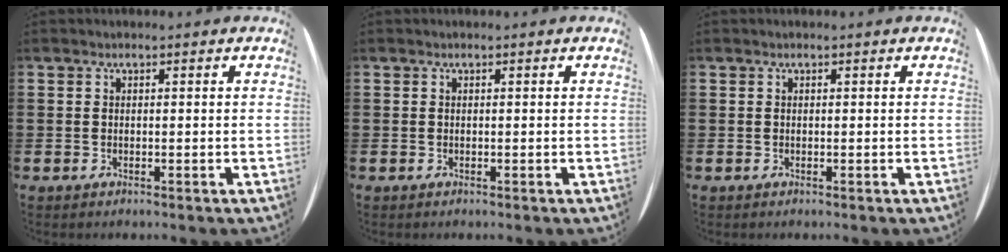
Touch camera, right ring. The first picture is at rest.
{"total": 0.0}
{"total": 0.0}